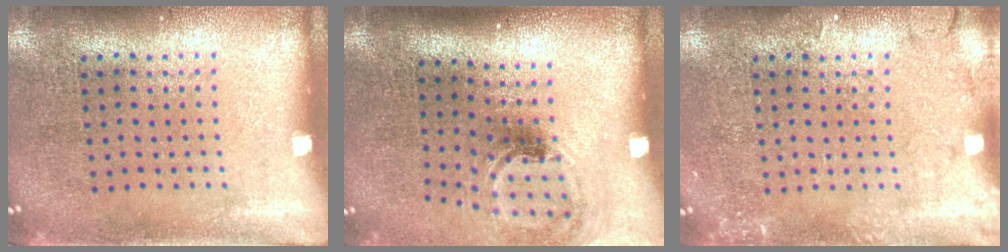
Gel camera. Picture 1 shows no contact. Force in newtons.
{"total": 1.3, "press": 1.0, "slide": 0.7}
{"total": 2.0, "press": 2.0, "slide": 0.4}